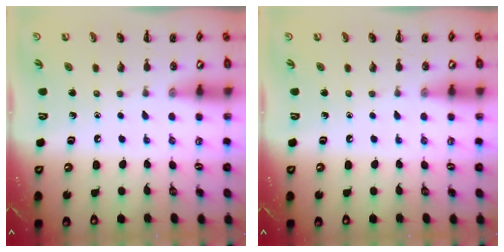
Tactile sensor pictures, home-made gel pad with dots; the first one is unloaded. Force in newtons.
{"total": 0.0}